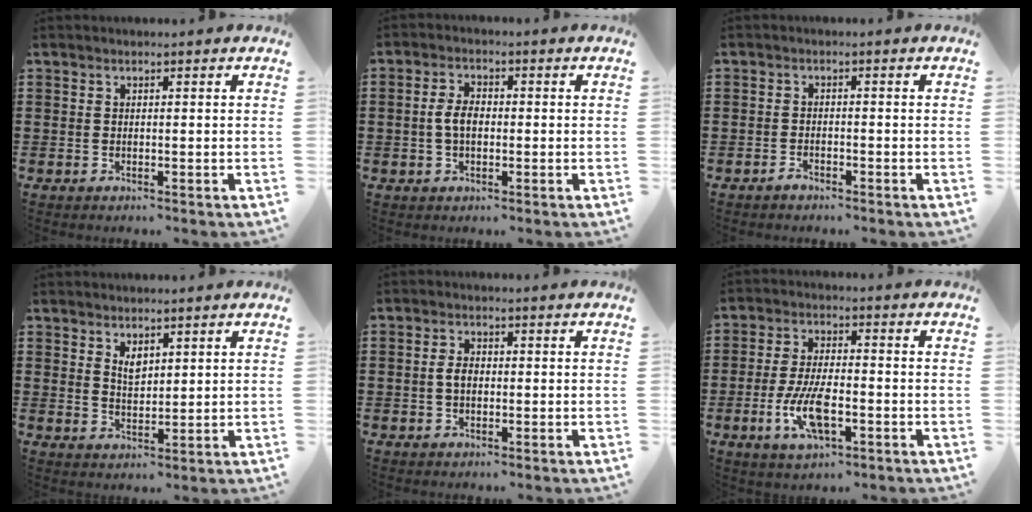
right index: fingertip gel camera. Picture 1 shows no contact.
{"total": 3.7, "force": [-0.4, 2.0, 3.1], "torque": [-0.075, -0.001, -0.013]}
{"total": 1.2, "force": [-1.0, 0.5, 0.4], "torque": [-0.011, -0.003, -0.020]}
{"total": 2.7, "force": [1.8, 1.4, 1.5], "torque": [-0.026, 0.000, 0.031]}
{"total": 2.4, "force": [-0.2, 1.4, 2.0], "torque": [-0.040, 0.004, -0.005]}
{"total": 8.4, "force": [-2.7, 3.4, 7.2], "torque": [-0.158, -0.010, -0.052]}